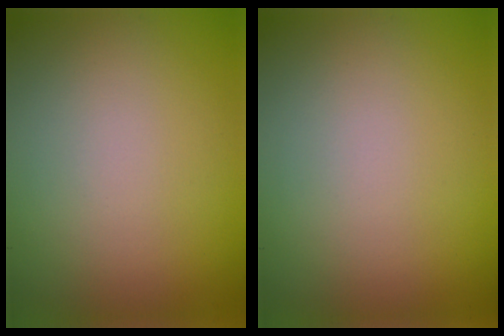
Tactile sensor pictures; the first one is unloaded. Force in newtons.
{"total": 0.0}